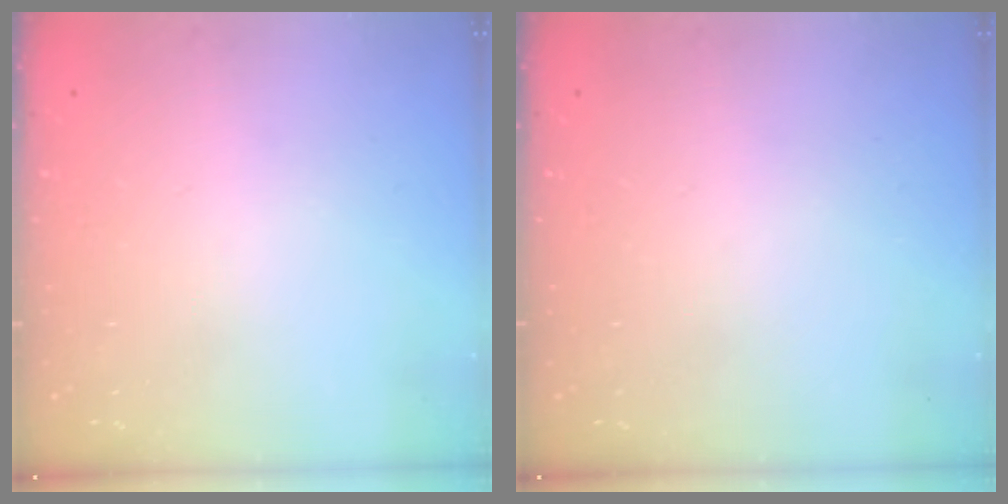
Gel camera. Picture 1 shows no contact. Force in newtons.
{"total": 0.0}